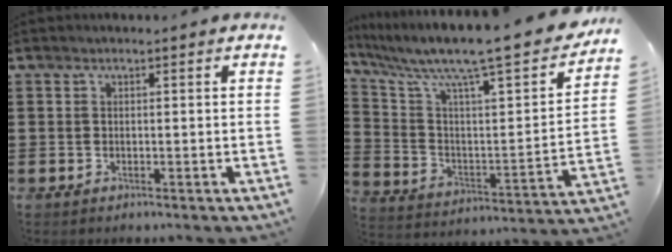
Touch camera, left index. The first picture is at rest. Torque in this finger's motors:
{"motor_torque": [1.10, 0.55, 1.05, 0.21]}